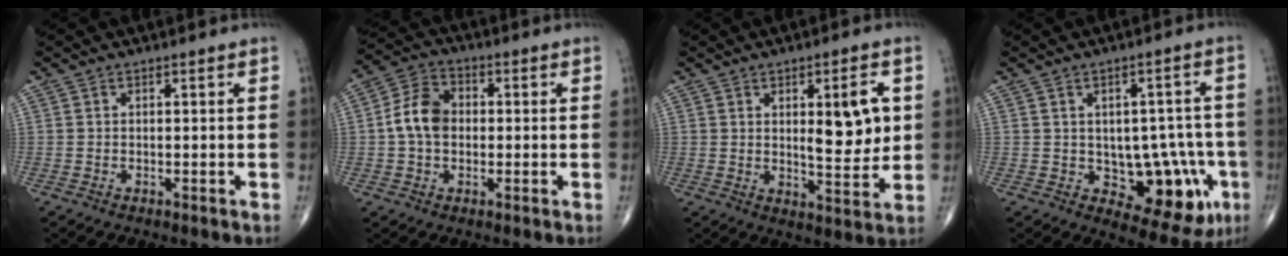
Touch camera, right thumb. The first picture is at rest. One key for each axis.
{"total": 8.2, "fx": -0.1, "fy": 6.0, "fz": 5.5, "tx": -0.094, "ty": 0.022, "tz": -0.012}
{"total": 10.3, "fx": 2.3, "fy": 3.6, "fz": 9.3, "tx": -0.114, "ty": -0.021, "tz": 0.038}
{"total": 13.1, "fx": -3.1, "fy": 7.5, "fz": 10.3, "tx": -0.077, "ty": 0.013, "tz": -0.025}